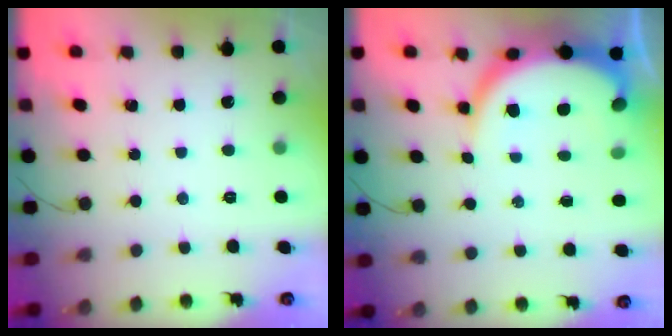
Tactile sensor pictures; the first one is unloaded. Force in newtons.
{"total": 10.4, "press": 10.3, "slide": 1.0}